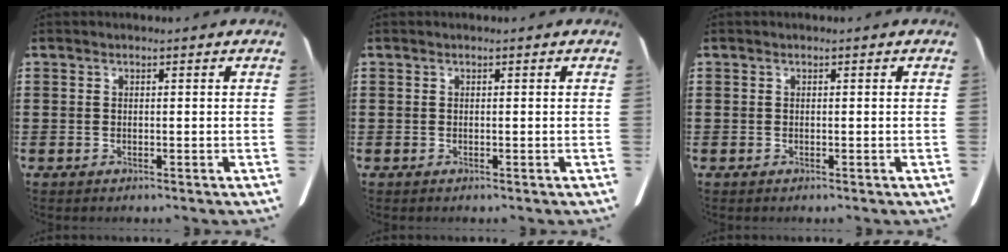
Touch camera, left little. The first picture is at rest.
{"total": 0.0}
{"total": 0.0}